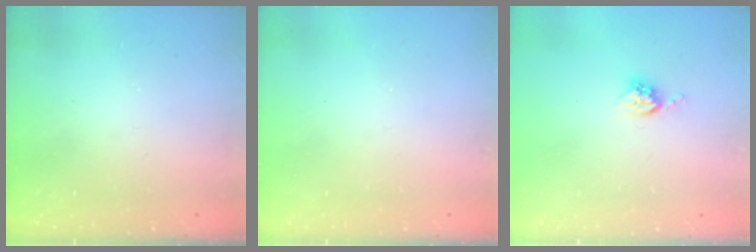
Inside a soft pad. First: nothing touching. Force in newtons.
{"total": 0.0}
{"total": 5.2, "press": 5.2, "slide": 0.1}